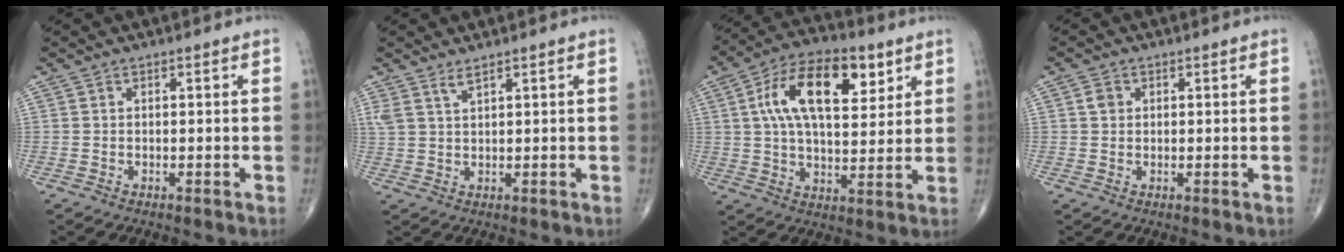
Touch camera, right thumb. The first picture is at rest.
{"total": 2.4, "force": [1.9, 0.4, 1.4], "torque": [-0.031, -0.007, 0.044]}
{"total": 17.8, "force": [6.3, 8.9, 14.1], "torque": [-0.217, -0.003, 0.103]}
{"total": 1.9, "force": [0.5, 1.6, 0.9], "torque": [-0.011, 0.001, 0.007]}